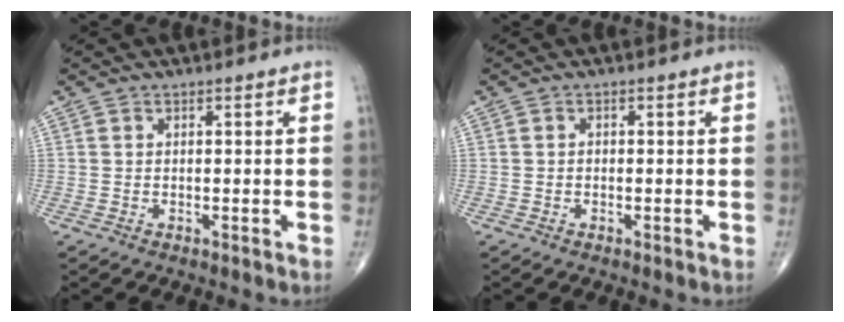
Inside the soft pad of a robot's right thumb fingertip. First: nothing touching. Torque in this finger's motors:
{"motor_torque": [-0.24, 0.04, -0.02, 0.08, -0.03]}